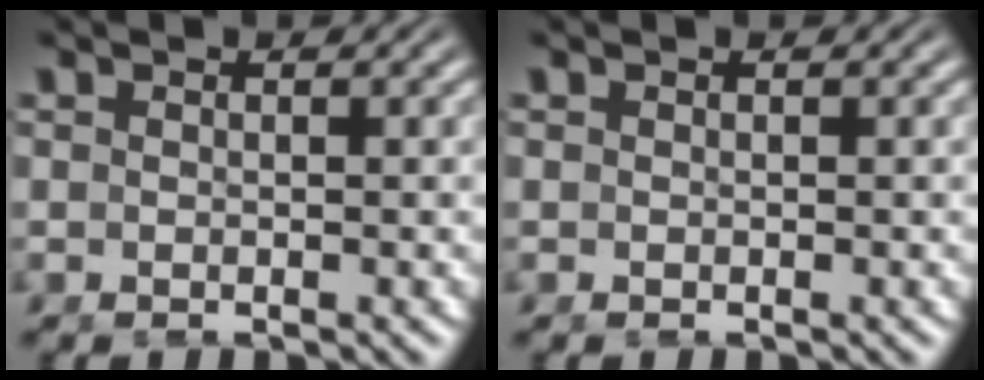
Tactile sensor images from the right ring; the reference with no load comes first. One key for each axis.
{"total": 0.0}